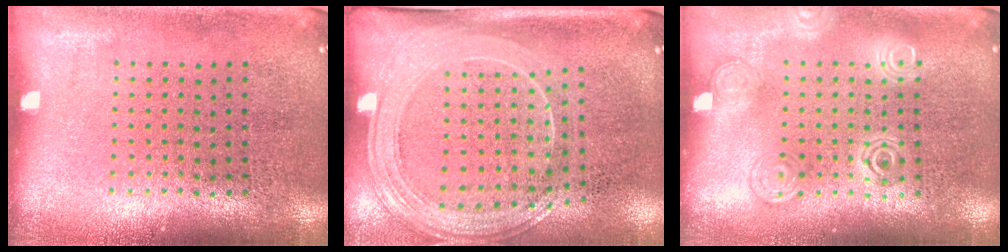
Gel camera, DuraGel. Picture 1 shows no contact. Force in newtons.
{"total": 2.1, "press": 1.9, "slide": 1.0}
{"total": 1.3, "press": 1.2, "slide": 0.3}